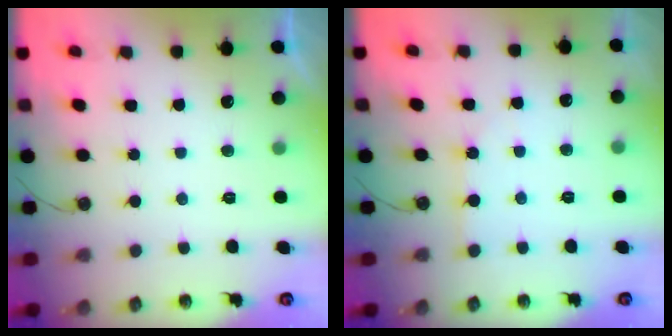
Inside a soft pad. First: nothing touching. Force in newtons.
{"total": 3.4, "press": 3.4, "slide": 0.4}